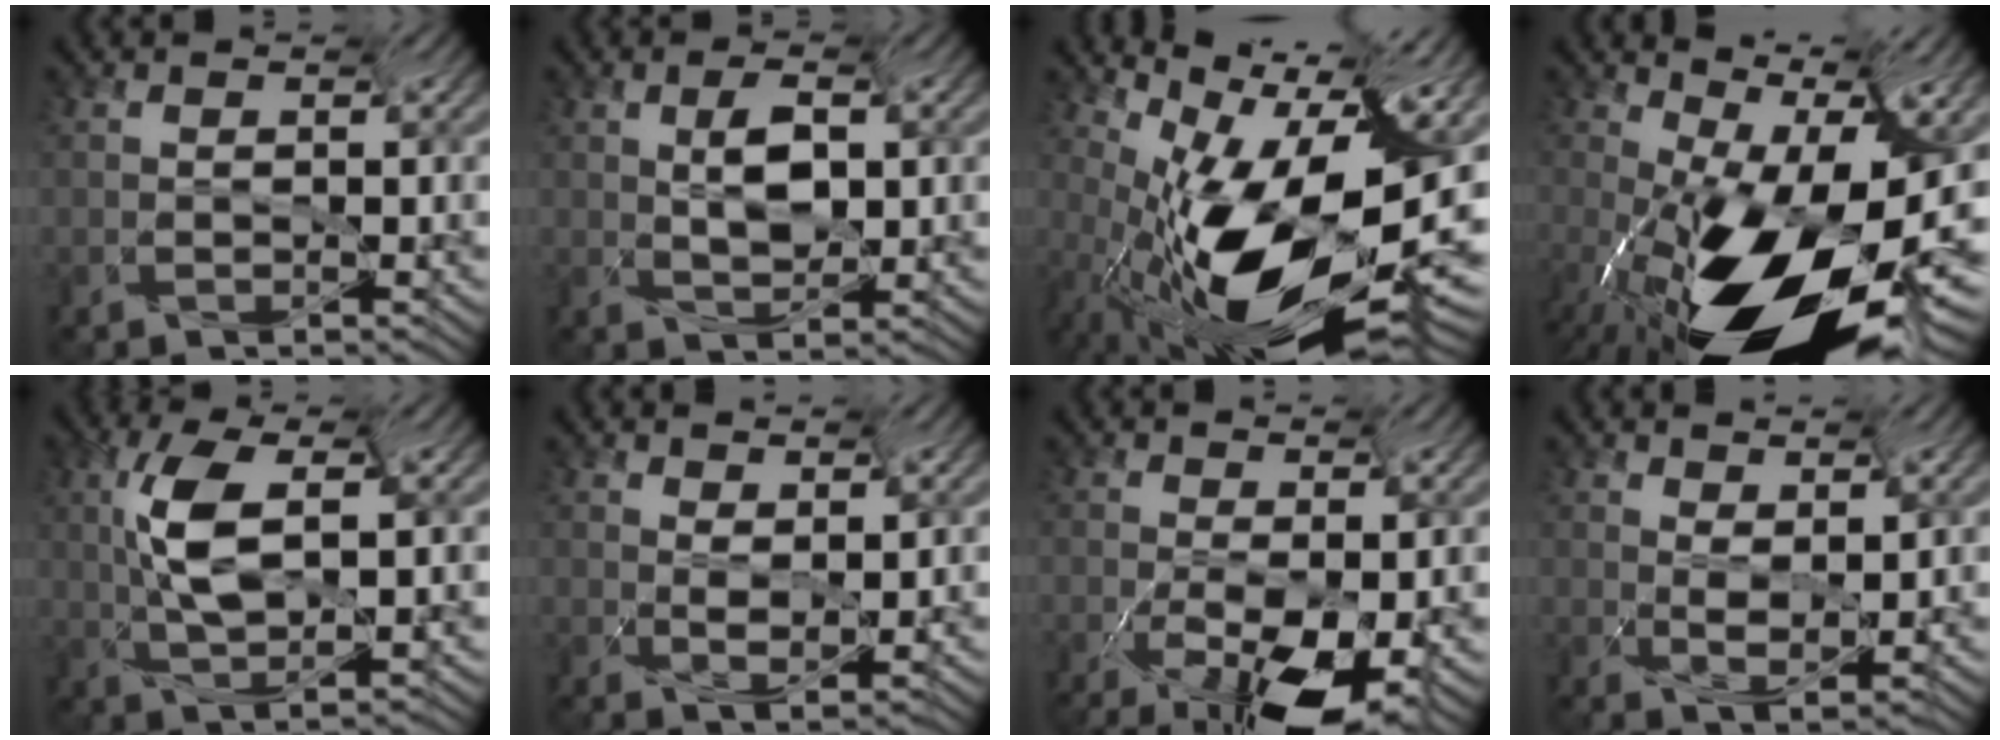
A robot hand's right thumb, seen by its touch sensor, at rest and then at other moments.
{"total": 3.7, "force": [-1.9, 1.6, 2.8], "torque": [-0.067, 0.007, -0.027]}
{"total": 14.7, "force": [-7.2, 4.6, 12.0], "torque": [-0.203, 0.002, -0.119]}
{"total": 16.3, "force": [-7.9, 7.2, 12.3], "torque": [-0.203, -0.014, -0.118]}
{"total": 7.7, "force": [-1.7, 3.2, 6.8], "torque": [-0.148, 0.013, -0.014]}
{"total": 3.0, "force": [0.4, 1.3, 2.7], "torque": [-0.068, 0.004, 0.009]}
{"total": 9.4, "force": [-4.8, 3.8, 7.1], "torque": [-0.119, 0.001, -0.069]}
{"total": 3.6, "force": [0.0, 1.6, 3.2], "torque": [-0.080, 0.006, 0.006]}